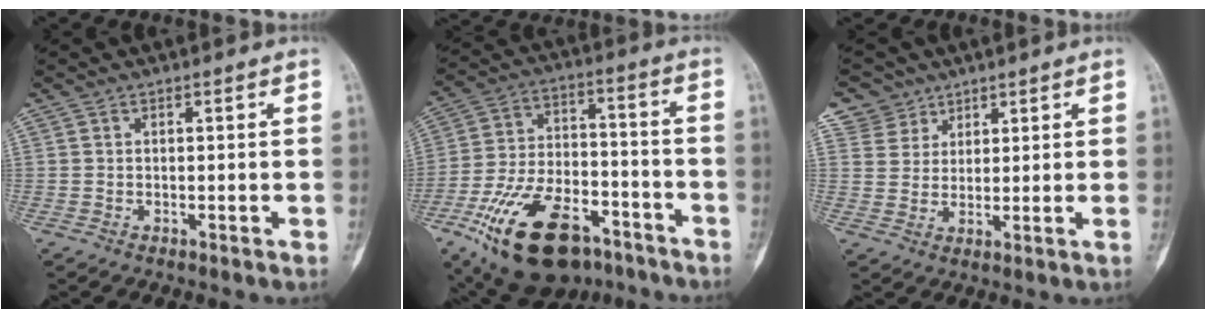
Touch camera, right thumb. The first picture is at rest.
{"total": 23.3, "force": [-13.1, 12.3, 14.8], "torque": [-0.293, 0.056, -0.220]}
{"total": 5.6, "force": [3.6, 4.2, -0.7], "torque": [0.040, -0.018, 0.066]}